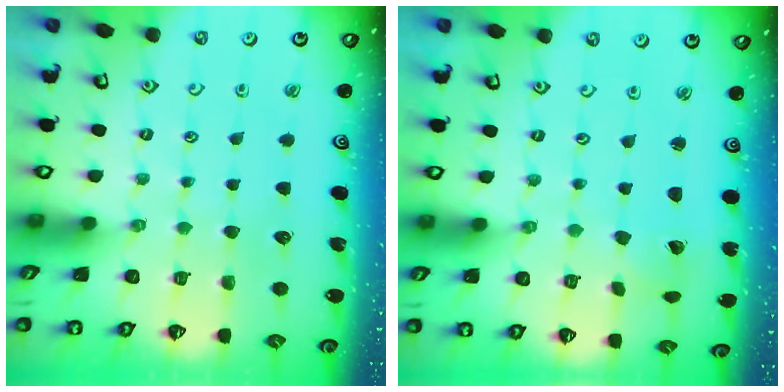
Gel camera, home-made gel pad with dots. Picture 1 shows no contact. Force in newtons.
{"total": 0.6, "press": 0.6, "slide": 0.1}